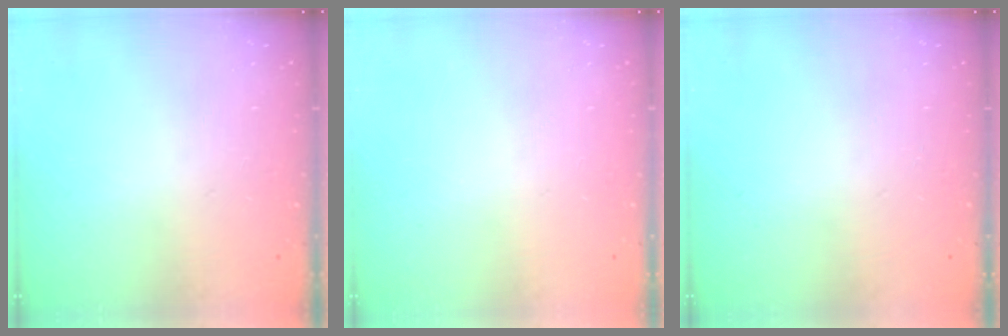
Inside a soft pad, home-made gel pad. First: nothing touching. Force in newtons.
{"total": 0.0}
{"total": 0.0}